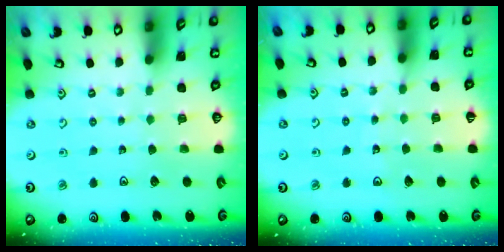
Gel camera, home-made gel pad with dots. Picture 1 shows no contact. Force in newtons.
{"total": 3.9, "press": 3.9, "slide": 0.3}